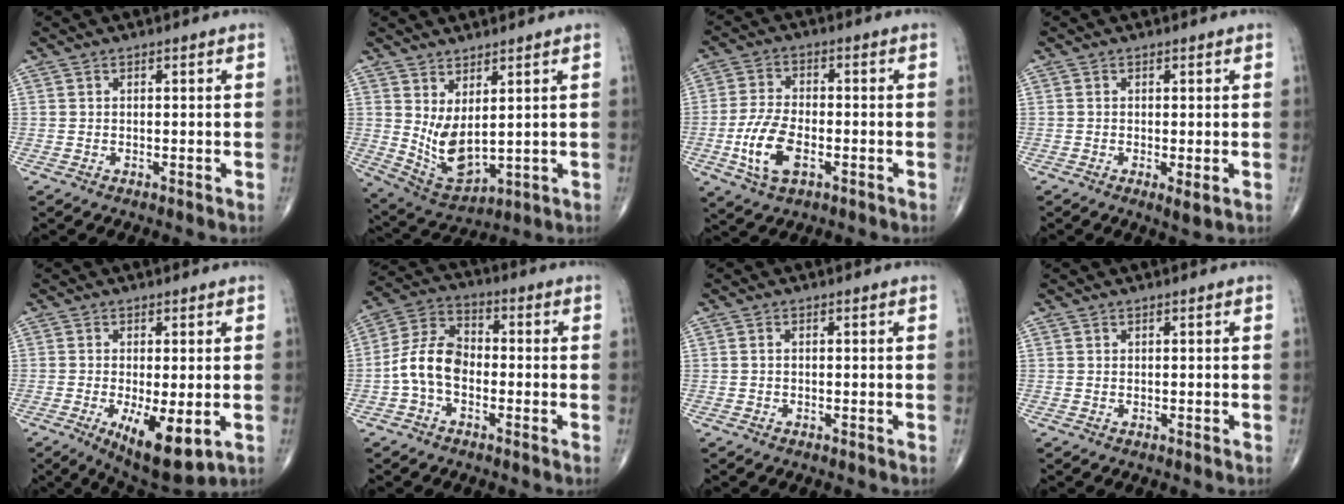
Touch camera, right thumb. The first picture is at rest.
{"total": 9.1, "force": [2.0, 4.2, 7.8], "torque": [-0.135, -0.032, 0.059]}
{"total": 9.7, "force": [-3.0, 5.0, 7.7], "torque": [-0.161, 0.008, -0.056]}
{"total": 2.2, "force": [-0.4, 0.6, 2.0], "torque": [-0.039, -0.010, -0.009]}
{"total": 10.5, "force": [-3.0, 3.7, 9.3], "torque": [-0.148, -0.021, -0.036]}
{"total": 9.1, "force": [-2.1, 5.9, 6.6], "torque": [-0.122, 0.035, -0.053]}
{"total": 0.5, "force": [-0.1, 0.3, 0.4], "torque": [-0.009, 0.000, -0.004]}
{"total": 0.0}